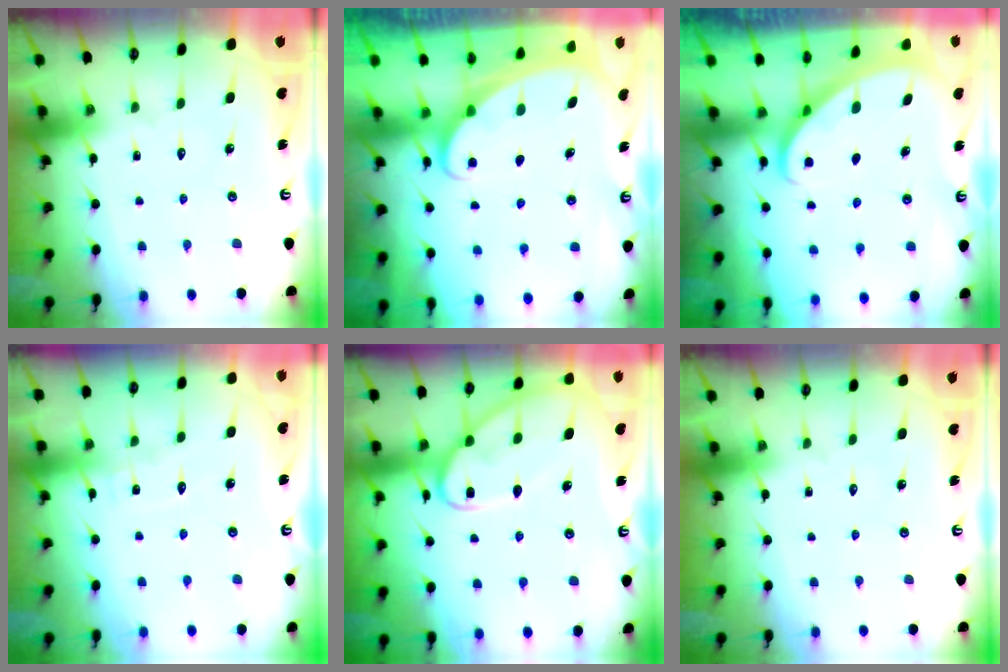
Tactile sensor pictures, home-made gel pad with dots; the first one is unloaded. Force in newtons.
{"total": 2.0, "press": 2.0, "slide": 0.2}
{"total": 2.6, "press": 2.6, "slide": 0.1}
{"total": 3.5, "press": 3.5, "slide": 0.4}
{"total": 11.4, "press": 11.4, "slide": 1.1}
{"total": 0.0}